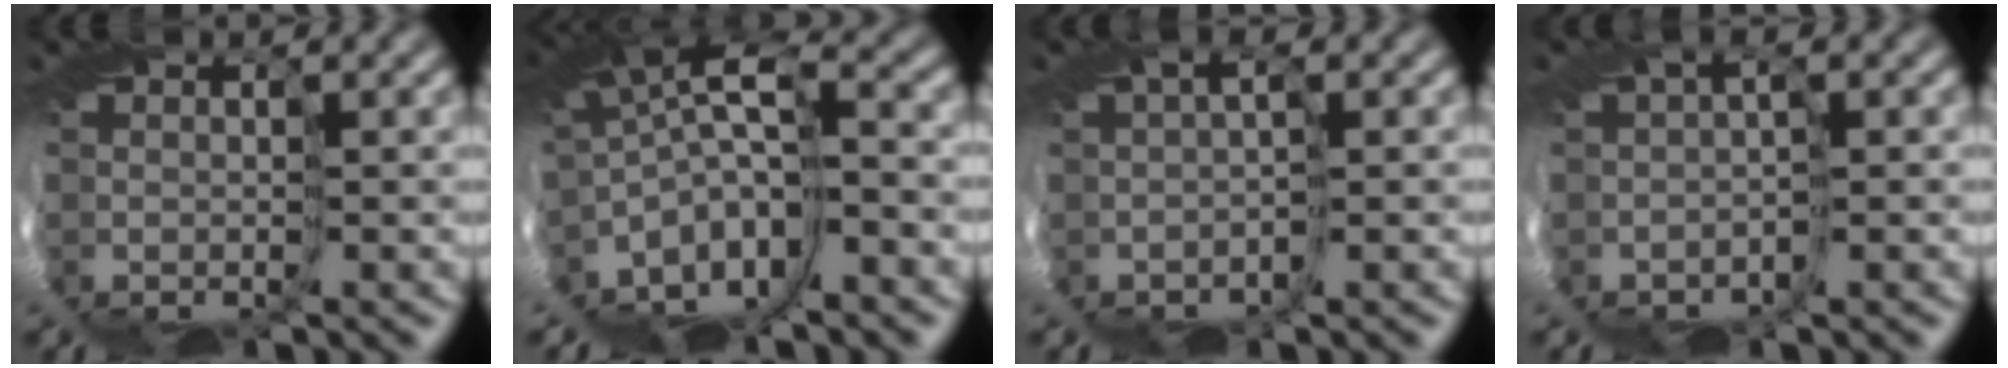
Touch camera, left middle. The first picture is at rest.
{"total": 8.3, "force": [-4.4, 3.4, 6.1], "torque": [-0.120, 0.003, -0.073]}
{"total": 0.9, "force": [-0.8, -0.5, 0.1], "torque": [-0.008, -0.005, -0.017]}
{"total": 1.3, "force": [-1.2, -0.3, 0.1], "torque": [-0.004, -0.007, -0.024]}